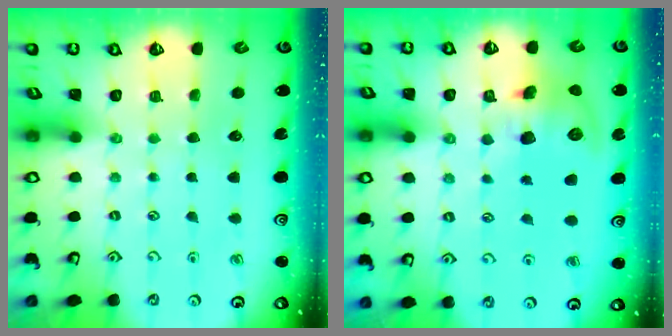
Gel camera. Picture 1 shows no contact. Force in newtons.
{"total": 12.1, "press": 11.9, "slide": 1.9}